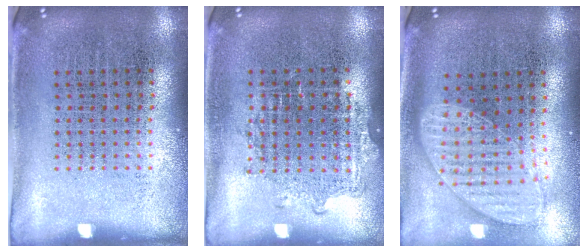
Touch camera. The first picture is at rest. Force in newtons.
{"total": 1.1, "press": 1.0, "slide": 0.4}
{"total": 1.5, "press": 1.3, "slide": 0.8}